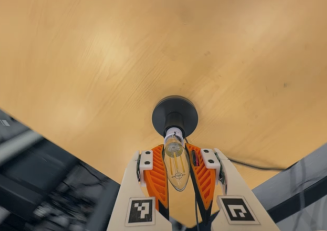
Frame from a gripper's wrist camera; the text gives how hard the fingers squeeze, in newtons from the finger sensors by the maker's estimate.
{"total": 22.3, "left": 21.8, "right": 22.8}